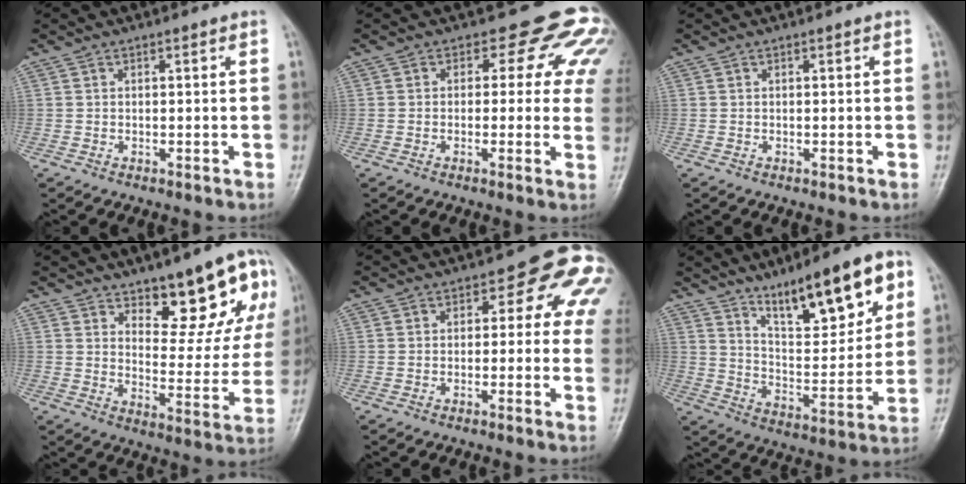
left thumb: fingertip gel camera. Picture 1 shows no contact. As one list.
[{"total": 10.7, "force": [4.8, 7.0, 6.7], "torque": [-0.024, -0.010, 0.030]}, {"total": 0.0}, {"total": 14.9, "force": [8.9, 5.9, 10.4], "torque": [-0.080, -0.060, 0.131]}, {"total": 10.4, "force": [2.3, 6.1, 8.1], "torque": [-0.043, 0.008, 0.010]}, {"total": 18.1, "force": [10.4, 5.9, 13.7], "torque": [-0.169, -0.046, 0.174]}]